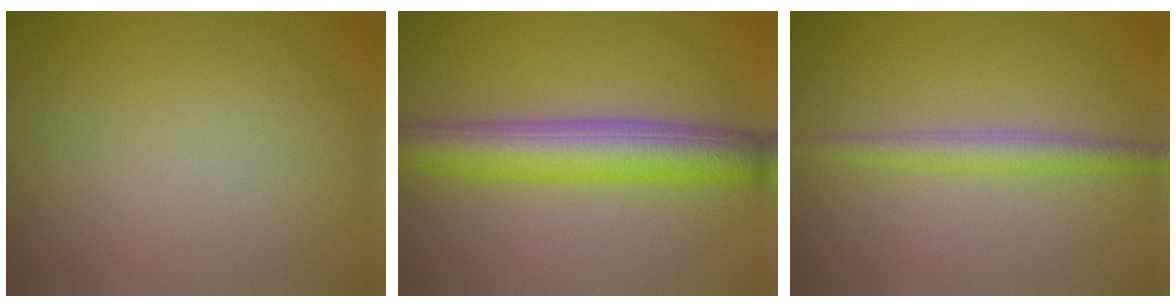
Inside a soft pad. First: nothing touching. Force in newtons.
{"total": 6.9, "press": 6.9, "slide": 0.1}
{"total": 2.5, "press": 2.5, "slide": 0.1}